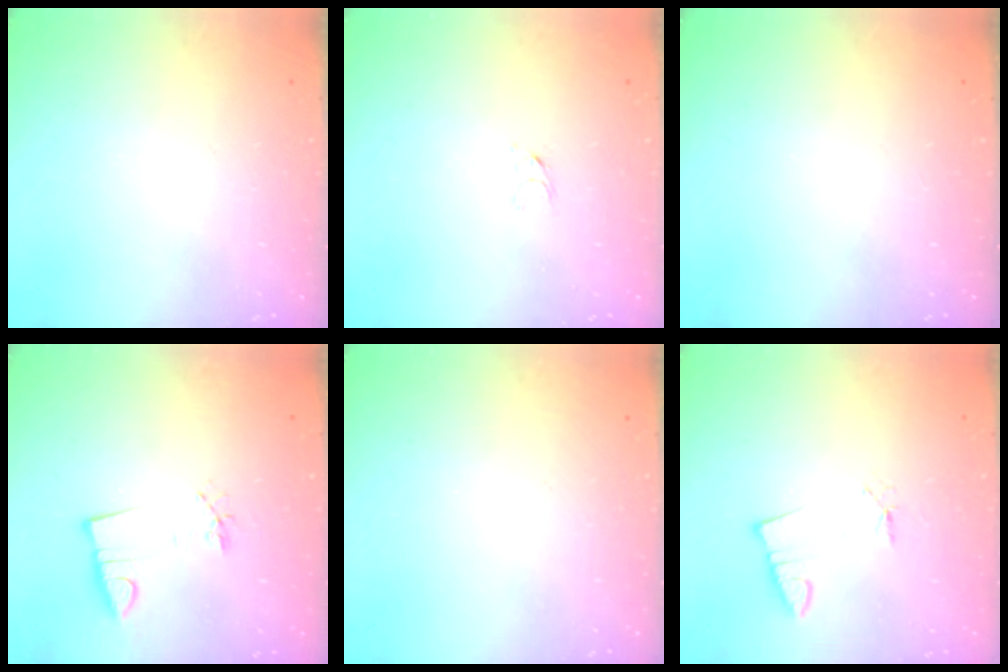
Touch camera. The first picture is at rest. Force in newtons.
{"total": 2.6, "press": 2.6, "slide": 0.2}
{"total": 0.0}
{"total": 3.5, "press": 2.2, "slide": 2.7}
{"total": 0.0}
{"total": 1.1, "press": 1.1, "slide": 0.0}